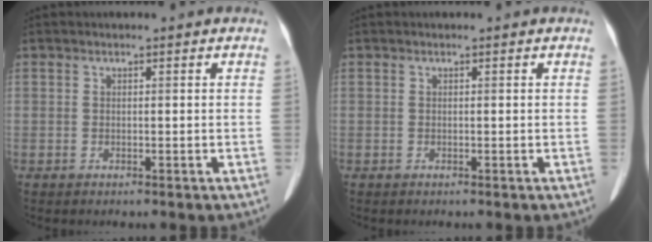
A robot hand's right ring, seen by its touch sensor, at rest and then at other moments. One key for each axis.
{"total": 0.0}